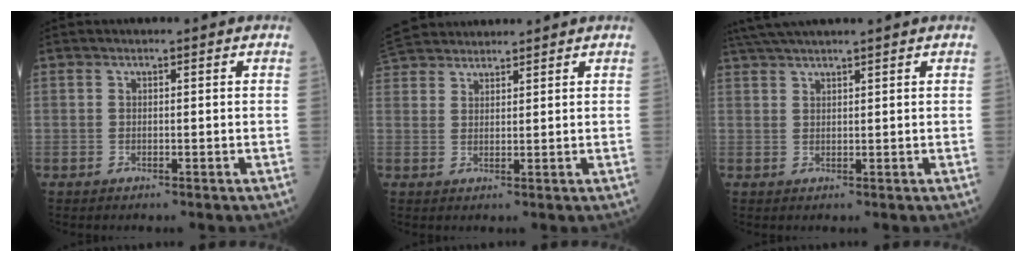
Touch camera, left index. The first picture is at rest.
{"total": 7.7, "force": [7.2, 1.8, 2.0], "torque": [-0.041, 0.038, 0.134]}
{"total": 6.0, "force": [5.2, -0.8, 3.0], "torque": [-0.052, 0.035, 0.094]}